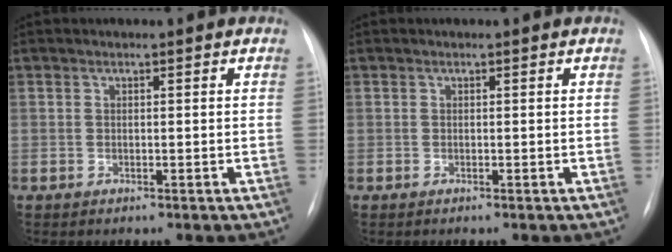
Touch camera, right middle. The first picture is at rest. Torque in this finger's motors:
{"motor_torque": [-0.58, -0.18, 0.01, 0.00]}